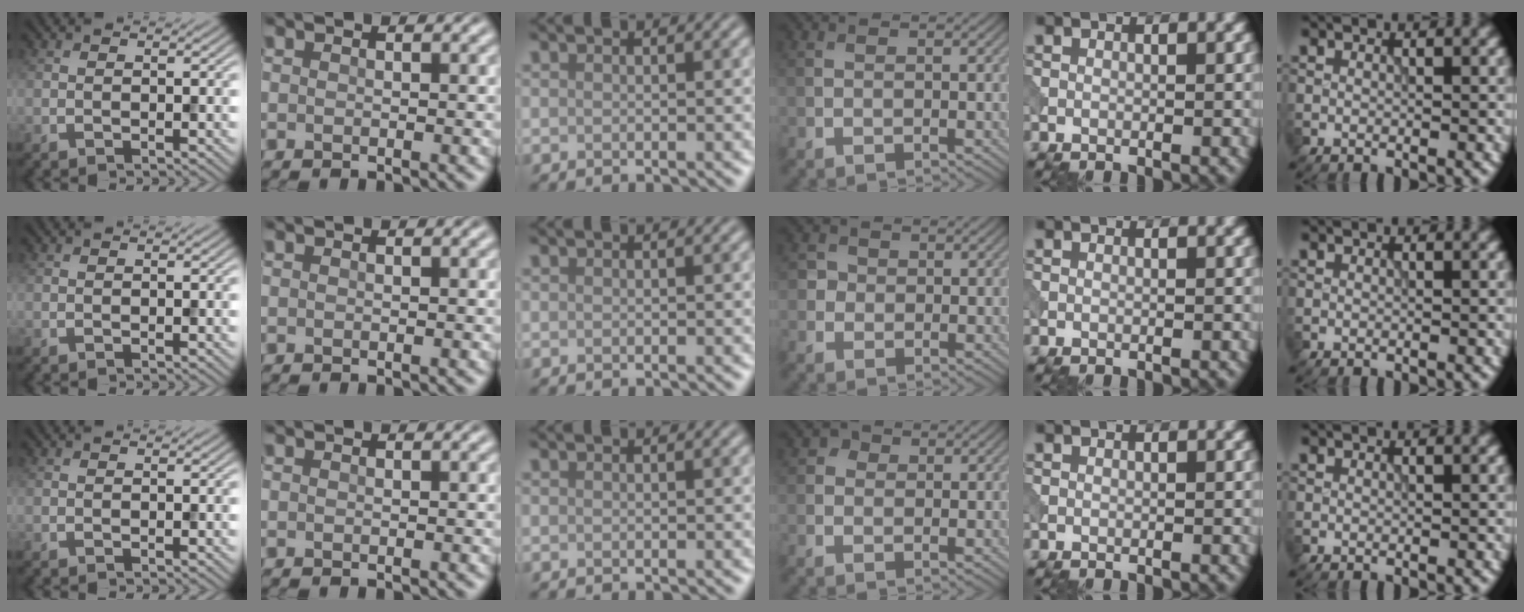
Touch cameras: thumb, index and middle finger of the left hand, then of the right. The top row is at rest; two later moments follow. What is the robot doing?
{"motion": "open", "object": "sandwich press"}